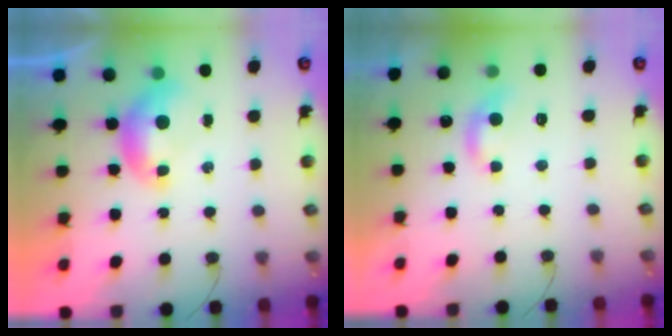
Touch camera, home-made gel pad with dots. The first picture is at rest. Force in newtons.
{"total": 0.9, "press": 0.1, "slide": 0.9}